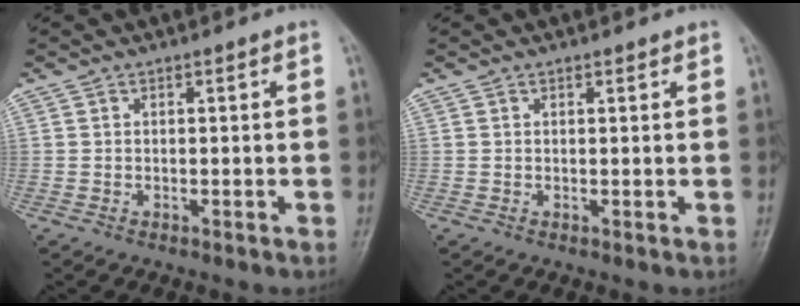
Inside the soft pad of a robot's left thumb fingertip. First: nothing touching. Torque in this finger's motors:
{"motor_torque": [-0.25, 0.08, -0.21, -0.16, 0.04]}